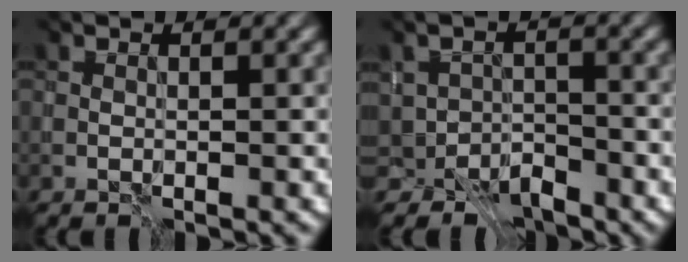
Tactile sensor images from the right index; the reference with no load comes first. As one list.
[{"total": 4.1, "force": [-3.0, 2.6, 1.0], "torque": [-0.005, -0.011, -0.053]}]